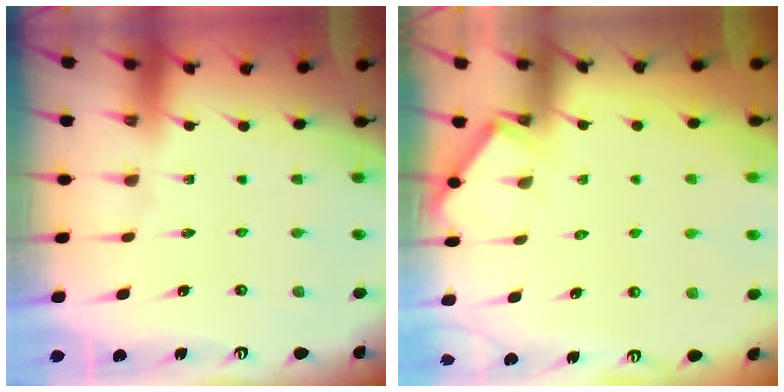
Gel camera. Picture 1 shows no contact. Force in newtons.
{"total": 5.0, "press": 5.0, "slide": 0.5}